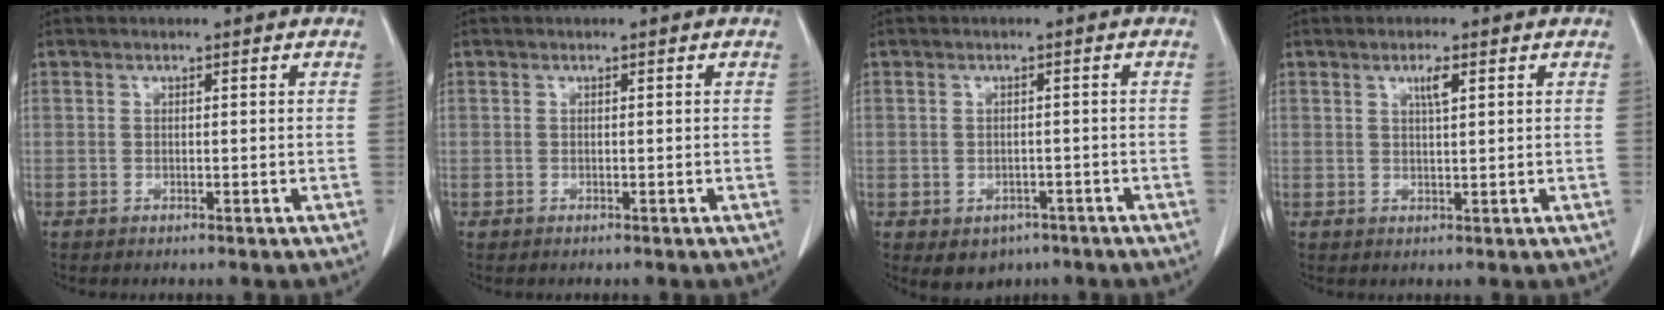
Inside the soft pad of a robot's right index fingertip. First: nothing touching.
{"total": 0.0}
{"total": 3.9, "force": [-2.1, 3.0, 1.2], "torque": [-0.011, 0.004, -0.017]}
{"total": 2.2, "force": [1.1, 0.2, 1.9], "torque": [-0.038, -0.001, 0.019]}